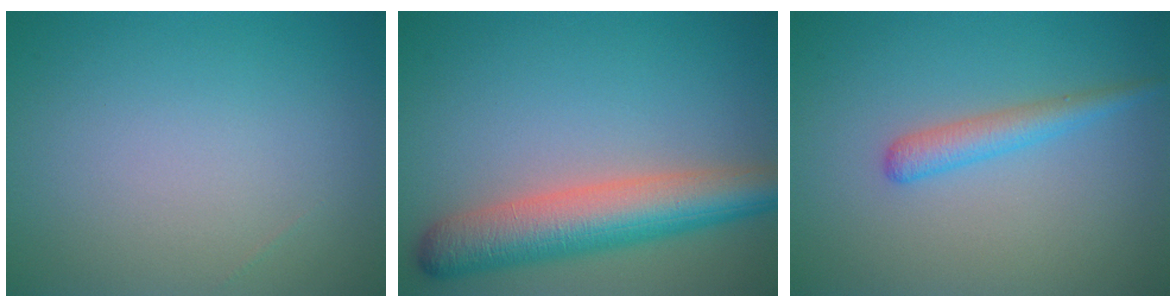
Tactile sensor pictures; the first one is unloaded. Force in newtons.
{"total": 7.3, "press": 7.3, "slide": 0.2}
{"total": 2.2, "press": 2.2, "slide": 0.1}